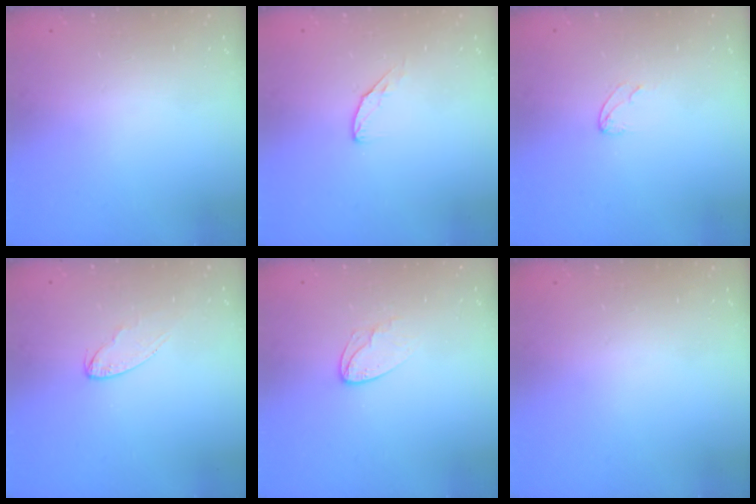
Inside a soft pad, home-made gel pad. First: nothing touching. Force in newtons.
{"total": 4.2, "press": 4.2, "slide": 0.5}
{"total": 3.8, "press": 3.8, "slide": 0.3}
{"total": 4.3, "press": 4.2, "slide": 0.4}
{"total": 5.0, "press": 5.0, "slide": 0.4}
{"total": 0.0}